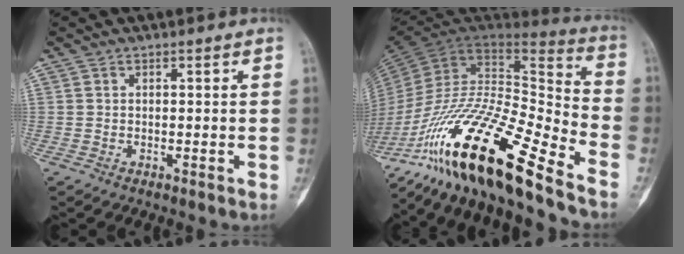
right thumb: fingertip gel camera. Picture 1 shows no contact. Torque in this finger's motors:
{"motor_torque": [2.77, 2.24, 1.35, -1.42, 0.33]}